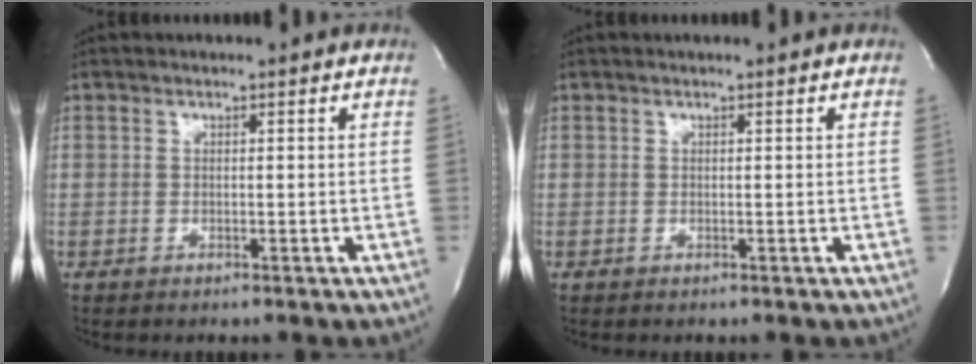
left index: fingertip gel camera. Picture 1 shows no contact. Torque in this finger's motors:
{"motor_torque": [0.14, -0.08, 0.02, -0.01]}